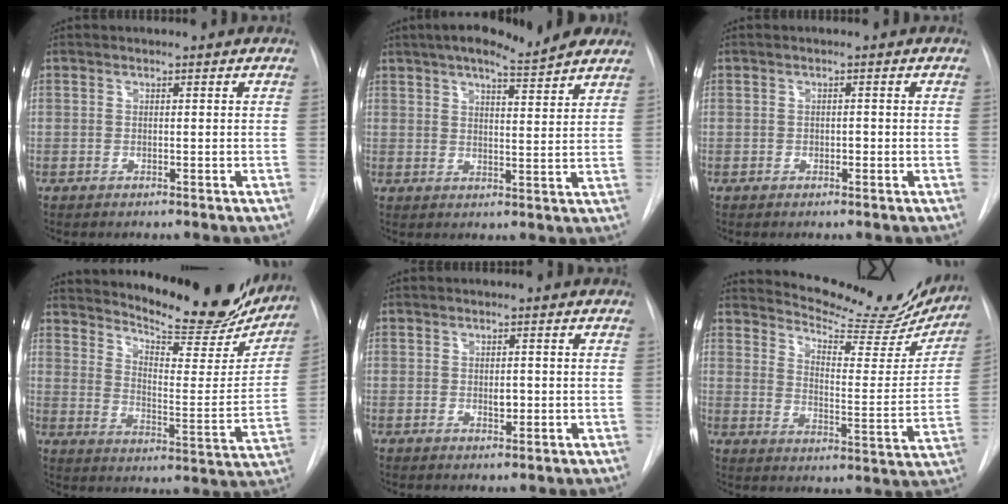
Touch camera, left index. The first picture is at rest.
{"total": 13.6, "force": [11.3, 2.2, 7.2], "torque": [-0.113, 0.018, 0.152]}
{"total": 0.7, "force": [-0.2, 0.4, 0.4], "torque": [-0.005, 0.001, -0.005]}
{"total": 23.1, "force": [20.8, 4.7, 8.9], "torque": [-0.135, -0.059, 0.272]}
{"total": 1.5, "force": [-0.1, 0.8, 1.2], "torque": [-0.019, -0.003, 0.001]}
{"total": 19.3, "force": [18.1, 3.7, 5.6], "torque": [-0.077, -0.065, 0.230]}